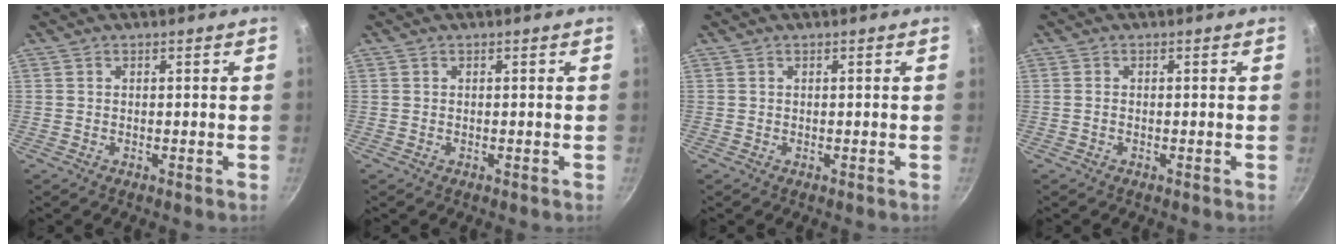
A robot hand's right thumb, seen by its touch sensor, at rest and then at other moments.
{"total": 0.0}
{"total": 0.0}
{"total": 0.6, "force": [-0.3, 0.3, 0.5], "torque": [-0.010, 0.004, -0.008]}